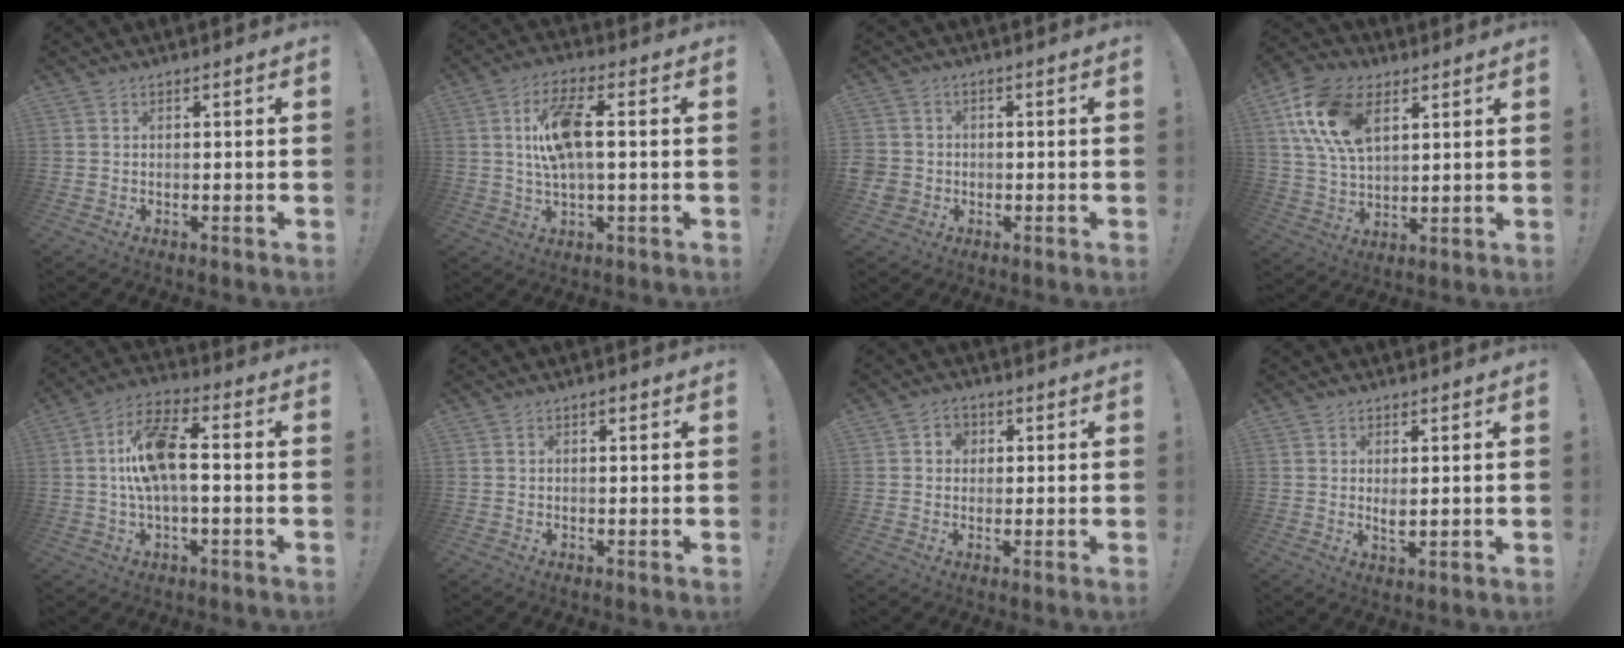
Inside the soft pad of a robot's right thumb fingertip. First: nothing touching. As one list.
[{"total": 12.2, "force": [1.6, 4.6, 11.2], "torque": [-0.205, 0.001, 0.025]}, {"total": 4.6, "force": [-0.9, 4.2, 1.6], "torque": [-0.037, 0.007, -0.017]}, {"total": 17.9, "force": [7.6, 11.0, 11.9], "torque": [-0.231, -0.016, 0.141]}, {"total": 13.7, "force": [0.4, 5.8, 12.4], "torque": [-0.216, 0.010, 0.008]}, {"total": 1.0, "force": [0.5, 0.5, 0.7], "torque": [-0.013, 0.003, 0.008]}, {"total": 3.6, "force": [0.6, 3.3, 1.2], "torque": [-0.017, 0.002, 0.010]}, {"total": 2.8, "force": [1.2, 1.2, 2.3], "torque": [-0.023, -0.015, 0.018]}]